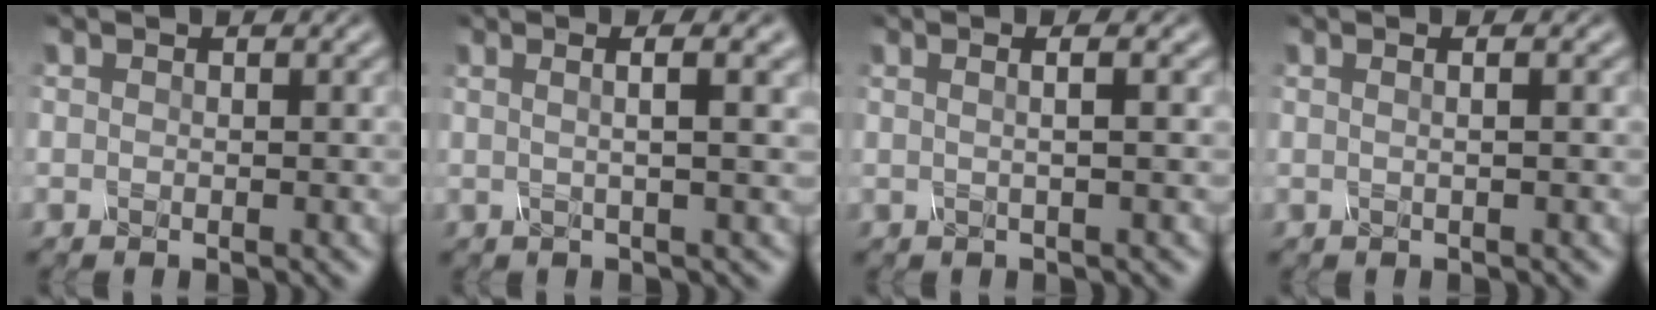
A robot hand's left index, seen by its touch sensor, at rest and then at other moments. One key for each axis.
{"total": 5.2, "fx": 1.9, "fy": 1.8, "fz": 4.5, "tx": -0.048, "ty": 0.025, "tz": -0.006}
{"total": 3.4, "fx": 0.9, "fy": 1.5, "fz": 2.9, "tx": -0.020, "ty": 0.019, "tz": -0.022}
{"total": 2.7, "fx": 0.8, "fy": 1.5, "fz": 2.2, "tx": -0.008, "ty": 0.019, "tz": -0.022}